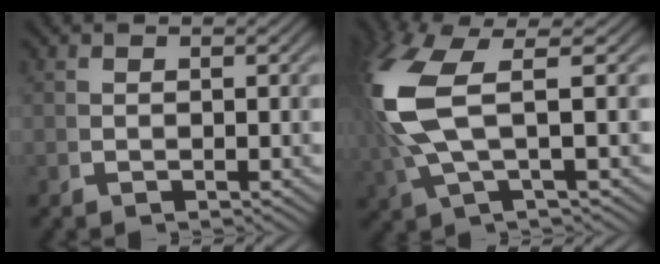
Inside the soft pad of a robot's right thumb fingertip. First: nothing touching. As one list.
[{"total": 8.8, "force": [1.5, 3.6, 7.9], "torque": [-0.191, -0.001, 0.037]}]